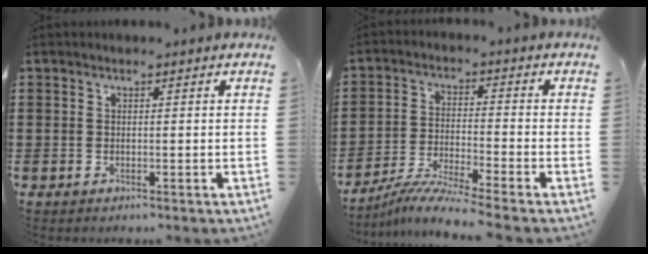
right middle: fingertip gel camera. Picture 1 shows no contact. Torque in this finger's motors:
{"motor_torque": [1.26, -0.88, 0.37, 0.10]}